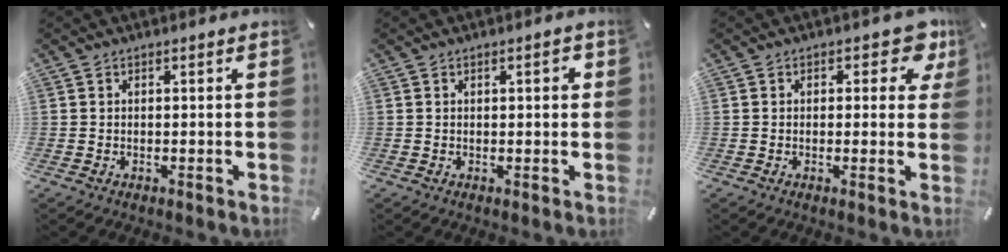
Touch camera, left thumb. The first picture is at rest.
{"total": 1.9, "force": [0.5, 0.8, 1.7], "torque": [-0.025, 0.003, 0.005]}
{"total": 6.3, "force": [3.1, 3.5, 4.2], "torque": [-0.034, -0.017, 0.046]}